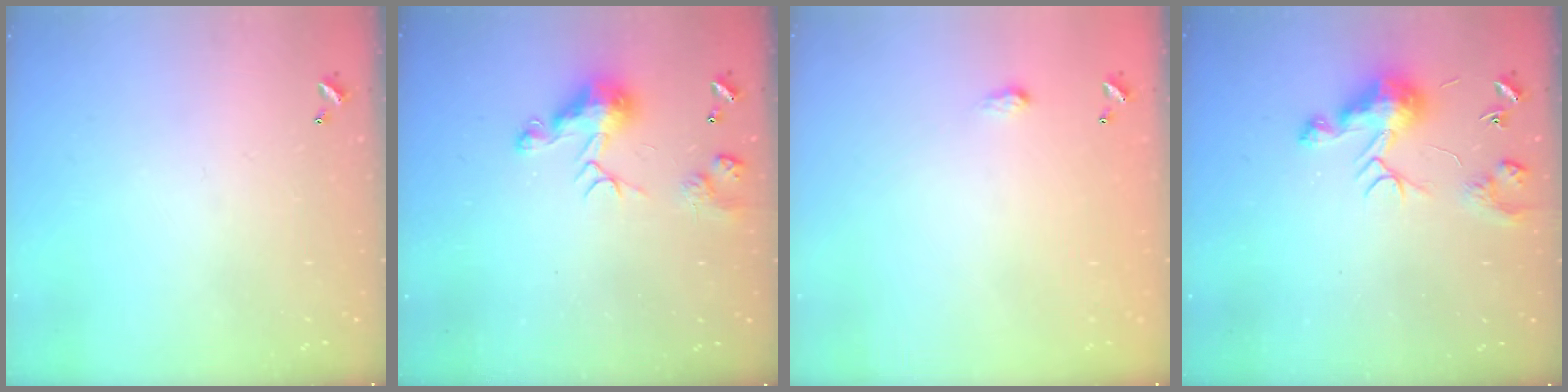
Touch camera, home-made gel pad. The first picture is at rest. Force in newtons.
{"total": 7.9, "press": 7.8, "slide": 0.9}
{"total": 1.3, "press": 1.3, "slide": 0.2}
{"total": 9.3, "press": 9.3, "slide": 0.5}